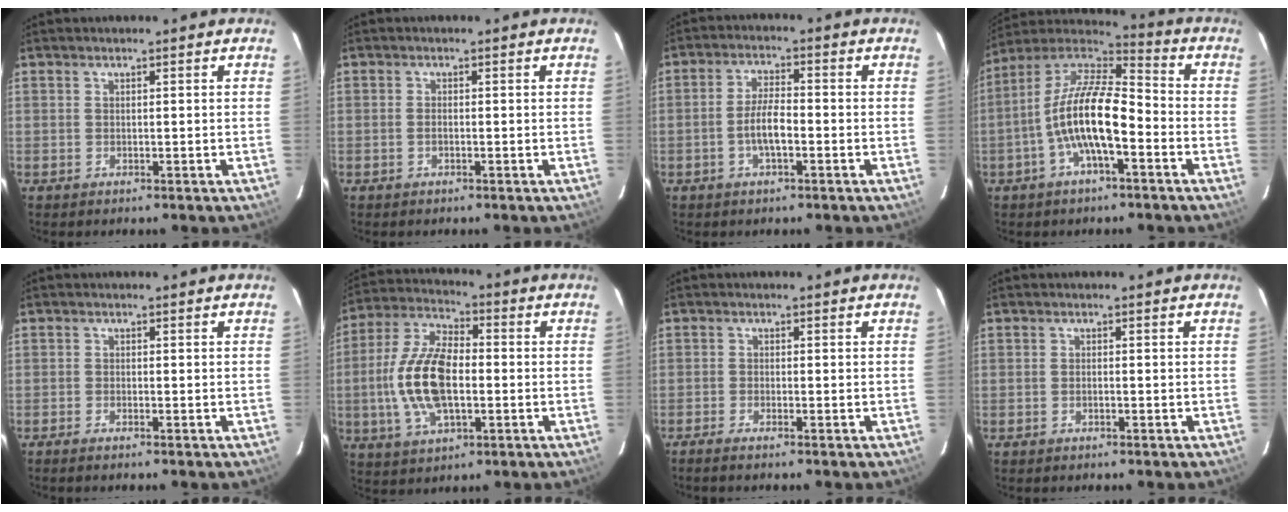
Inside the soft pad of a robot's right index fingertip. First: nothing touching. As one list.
[{"total": 0.9, "force": [-0.4, 0.5, 0.6], "torque": [-0.012, 0.003, -0.009]}, {"total": 5.1, "force": [-1.8, 1.6, 4.5], "torque": [-0.092, 0.007, -0.034]}, {"total": 14.7, "force": [-4.5, 4.9, 13.1], "torque": [-0.254, 0.007, -0.092]}, {"total": 1.2, "force": [-1.0, -0.1, 0.6], "torque": [-0.019, -0.001, -0.022]}, {"total": 14.8, "force": [-1.9, 7.2, 12.8], "torque": [-0.271, 0.008, -0.038]}, {"total": 2.0, "force": [-1.6, -0.2, 1.1], "torque": [-0.035, -0.003, -0.033]}, {"total": 0.5, "force": [-0.4, 0.2, 0.2], "torque": [-0.004, 0.002, -0.010]}]